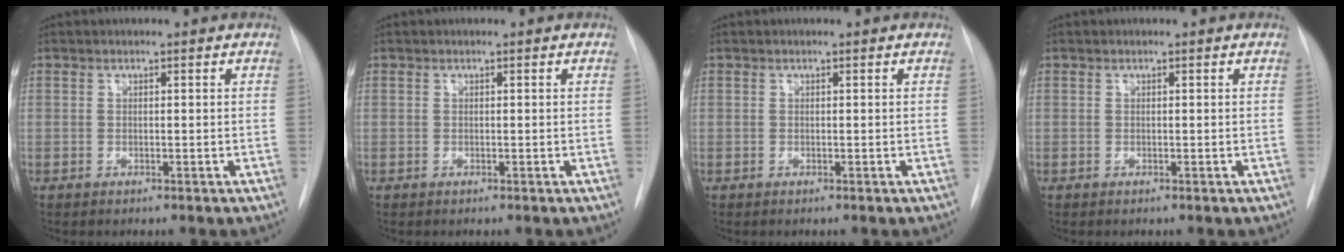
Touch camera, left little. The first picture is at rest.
{"total": 0.0}
{"total": 0.0}
{"total": 0.0}